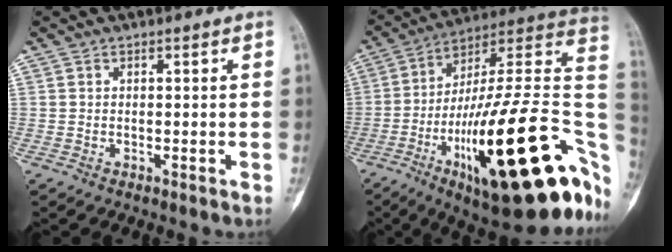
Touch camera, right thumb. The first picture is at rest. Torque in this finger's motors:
{"motor_torque": [3.52, 1.49, 2.11, -0.66, 0.80]}